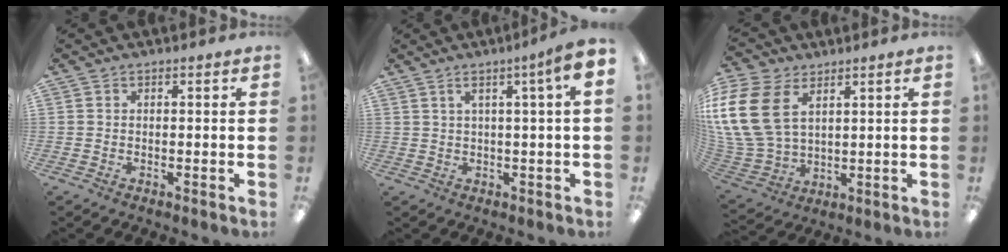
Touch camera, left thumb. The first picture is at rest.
{"total": 6.0, "force": [2.4, 0.8, 5.5], "torque": [-0.092, -0.002, 0.037]}
{"total": 17.6, "force": [6.2, 11.8, 11.5], "torque": [-0.272, -0.027, 0.113]}